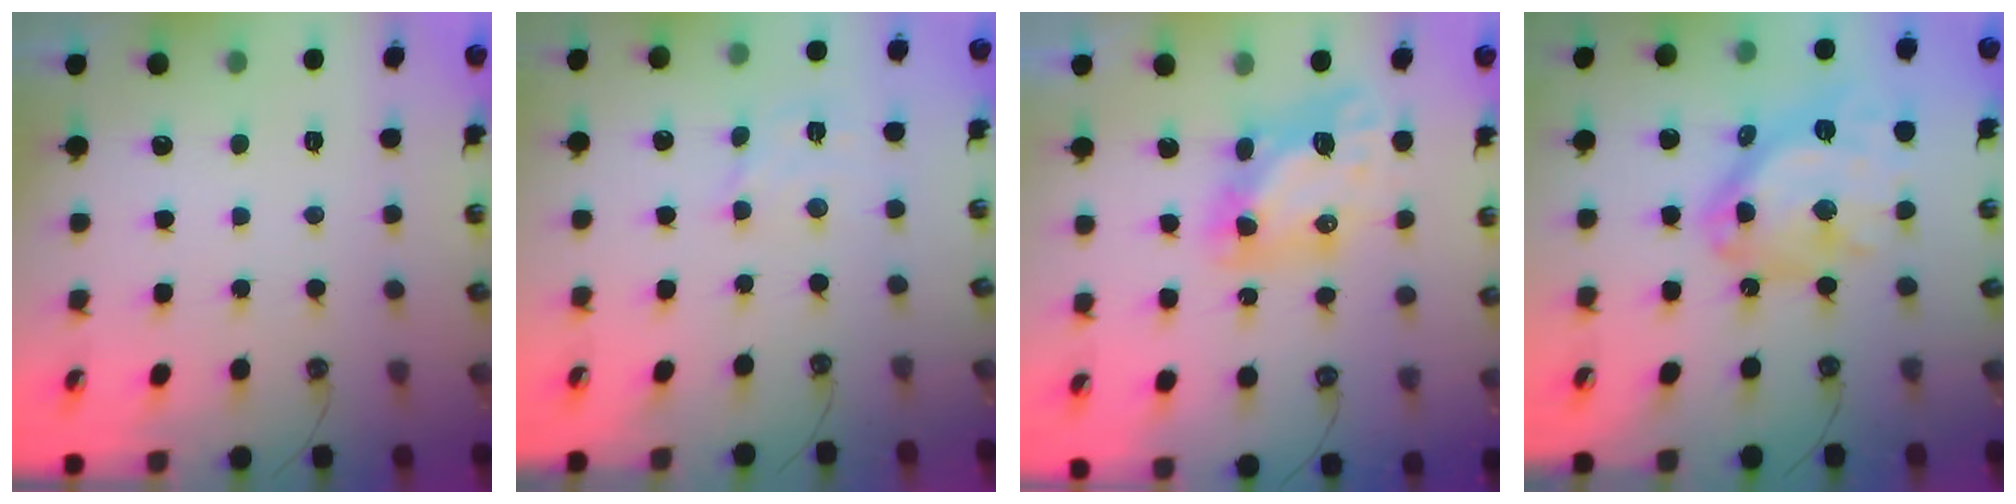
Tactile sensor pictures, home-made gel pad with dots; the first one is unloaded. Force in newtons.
{"total": 3.8, "press": 3.8, "slide": 0.3}
{"total": 8.3, "press": 8.2, "slide": 1.2}
{"total": 19.4, "press": 19.3, "slide": 1.9}